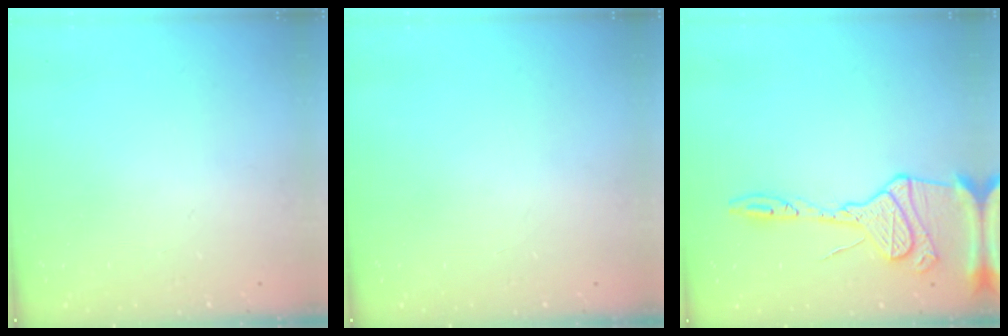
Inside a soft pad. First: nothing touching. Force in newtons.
{"total": 0.0}
{"total": 19.2, "press": 16.4, "slide": 9.9}